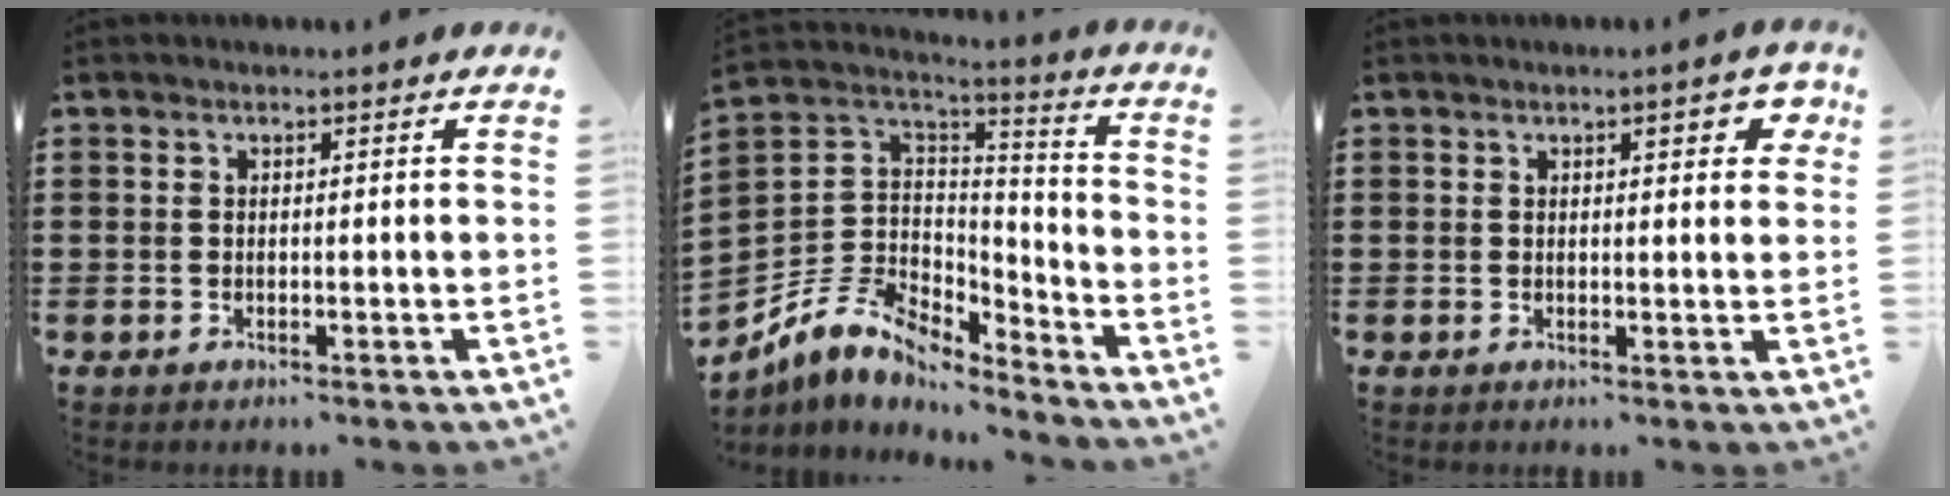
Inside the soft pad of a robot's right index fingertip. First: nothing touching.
{"total": 8.4, "force": [-5.9, 5.3, 2.8], "torque": [-0.093, 0.000, -0.119]}
{"total": 3.1, "force": [1.4, 1.0, 2.6], "torque": [-0.030, -0.002, 0.015]}